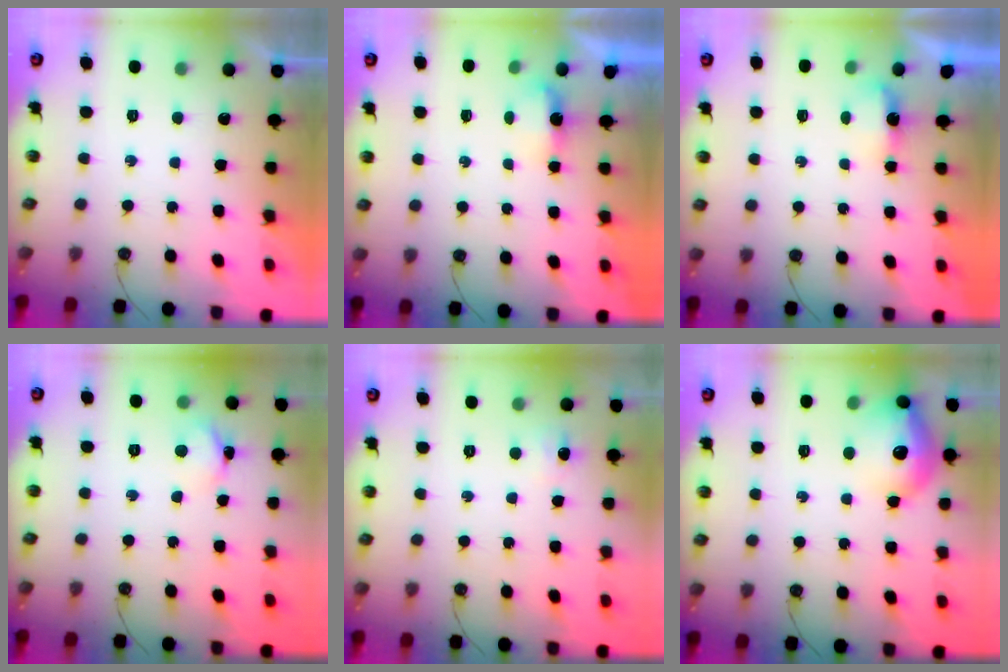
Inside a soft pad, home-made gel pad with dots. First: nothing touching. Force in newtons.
{"total": 3.0, "press": 2.9, "slide": 0.6}
{"total": 3.3, "press": 3.2, "slide": 0.6}
{"total": 3.6, "press": 3.6, "slide": 0.2}
{"total": 3.6, "press": 3.5, "slide": 0.7}
{"total": 14.8, "press": 14.7, "slide": 1.1}